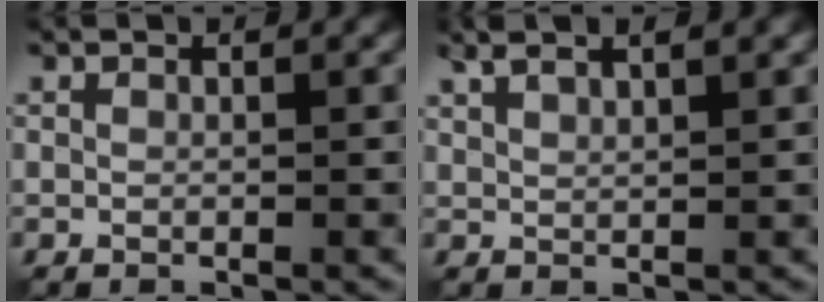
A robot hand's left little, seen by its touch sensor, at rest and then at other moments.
{"total": 4.4, "force": [2.9, 1.4, 3.1], "torque": [-0.045, 0.016, 0.033]}